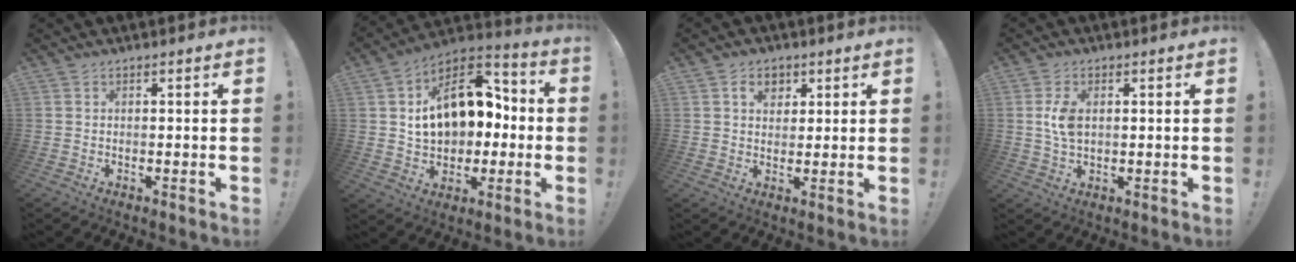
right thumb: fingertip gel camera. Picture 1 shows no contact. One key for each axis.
{"total": 19.0, "fx": 3.3, "fy": 13.2, "fz": 13.3, "tx": -0.201, "ty": 0.001, "tz": 0.070}
{"total": 5.8, "fx": 2.5, "fy": 4.3, "fz": 2.8, "tx": -0.028, "ty": -0.003, "tz": 0.042}
{"total": 5.6, "fx": 0.7, "fy": 3.3, "fz": 4.4, "tx": -0.085, "ty": -0.003, "tz": 0.008}